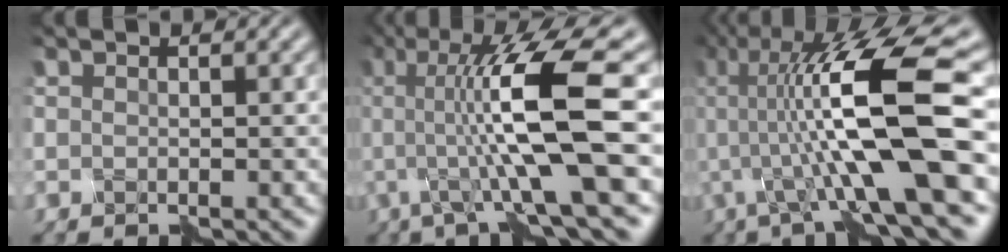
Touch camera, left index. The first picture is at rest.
{"total": 10.9, "force": [-0.3, 1.7, 10.8], "torque": [-0.166, 0.003, -0.009]}
{"total": 13.2, "force": [-0.9, 2.1, 13.0], "torque": [-0.225, 0.019, -0.020]}